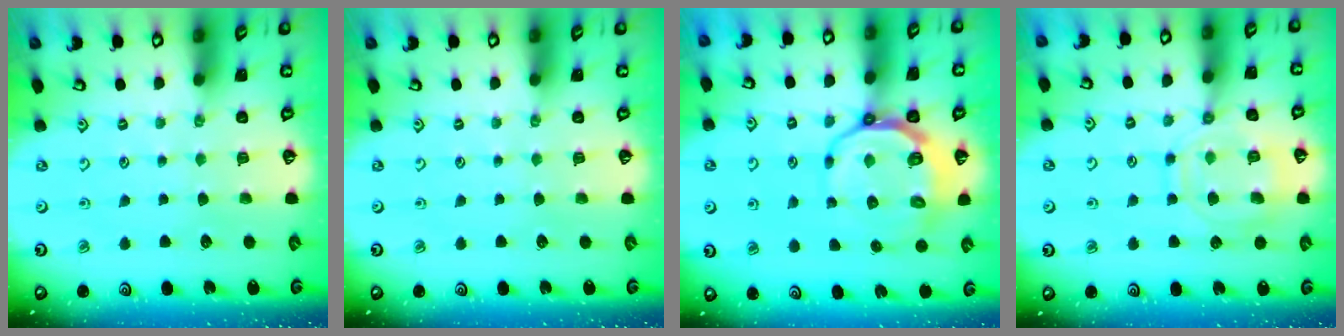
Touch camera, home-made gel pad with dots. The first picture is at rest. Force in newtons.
{"total": 0.0}
{"total": 10.8, "press": 10.3, "slide": 3.0}
{"total": 11.5, "press": 11.5, "slide": 1.1}